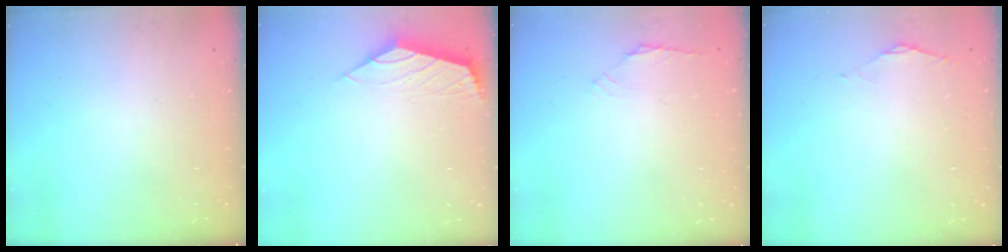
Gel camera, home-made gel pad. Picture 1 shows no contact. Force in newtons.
{"total": 1.8, "press": 1.7, "slide": 0.4}
{"total": 1.6, "press": 1.5, "slide": 0.6}
{"total": 1.3, "press": 1.3, "slide": 0.3}